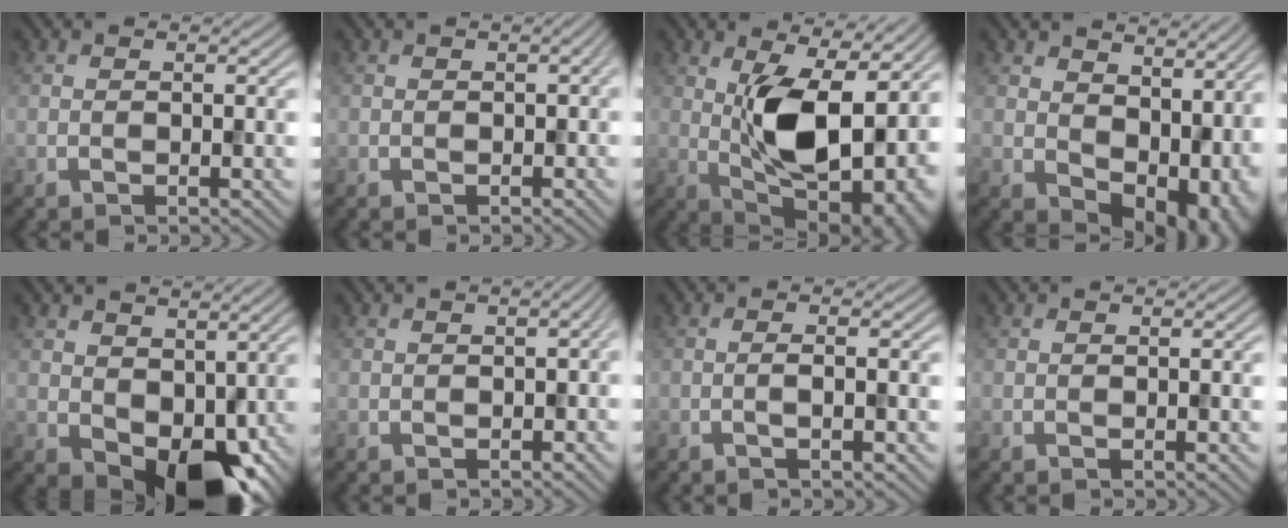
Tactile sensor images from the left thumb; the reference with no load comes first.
{"total": 1.2, "force": [-0.2, 0.6, 1.0], "torque": [-0.013, 0.000, -0.001]}
{"total": 13.5, "force": [1.4, 6.8, 11.6], "torque": [-0.182, -0.006, 0.023]}
{"total": 11.8, "force": [2.5, 7.9, 8.5], "torque": [-0.121, -0.038, 0.075]}
{"total": 9.2, "force": [0.3, 6.4, 6.7], "torque": [-0.112, -0.027, 0.018]}
{"total": 1.7, "force": [-0.4, 0.7, 1.5], "torque": [-0.020, -0.002, -0.003]}
{"total": 1.4, "force": [-0.4, 0.1, 1.3], "torque": [-0.022, 0.005, -0.012]}
{"total": 0.0}